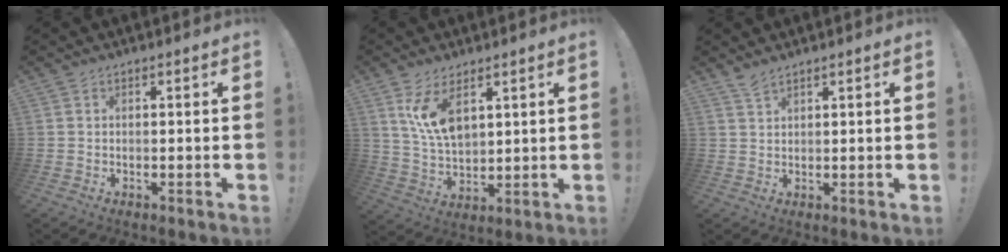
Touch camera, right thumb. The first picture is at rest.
{"total": 10.3, "force": [5.3, 5.4, 7.0], "torque": [-0.128, -0.026, 0.100]}
{"total": 2.5, "force": [2.2, 0.6, 1.1], "torque": [-0.024, -0.010, 0.041]}